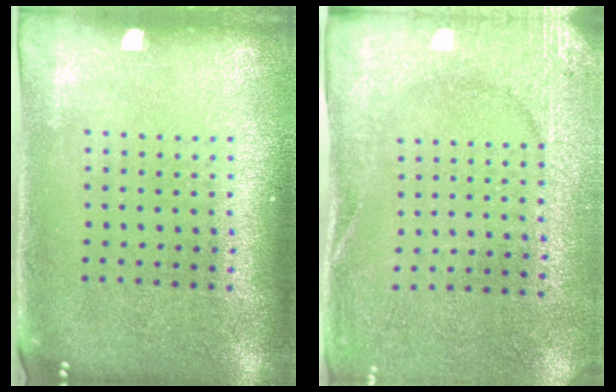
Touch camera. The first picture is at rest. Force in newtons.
{"total": 2.6, "press": 2.5, "slide": 0.6}